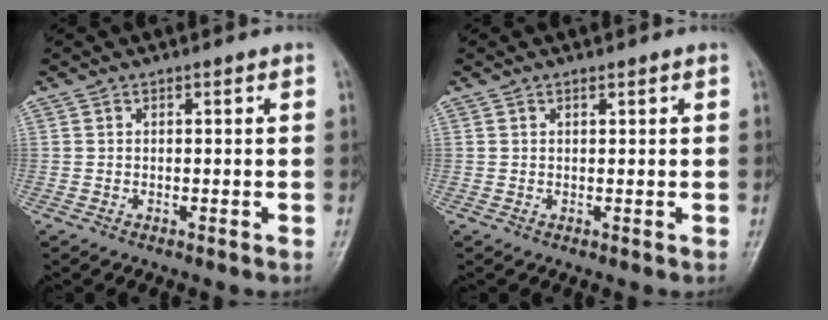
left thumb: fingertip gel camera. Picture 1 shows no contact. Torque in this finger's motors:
{"motor_torque": [0.04, -0.08, -0.25, -0.08, -0.03]}